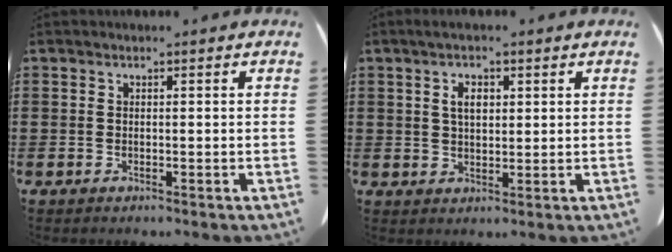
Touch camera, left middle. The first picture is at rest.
{"total": 3.5, "force": [1.3, 1.7, 2.8], "torque": [-0.045, 0.002, 0.018]}